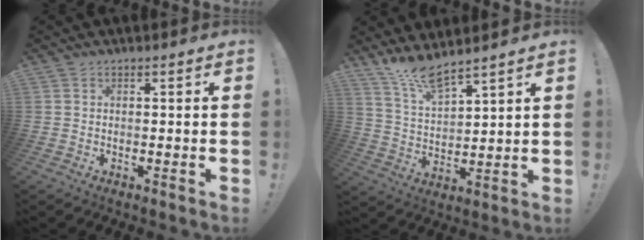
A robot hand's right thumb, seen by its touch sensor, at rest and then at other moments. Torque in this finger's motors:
{"motor_torque": [0.39, 1.24, 0.74, 0.60, 0.02]}